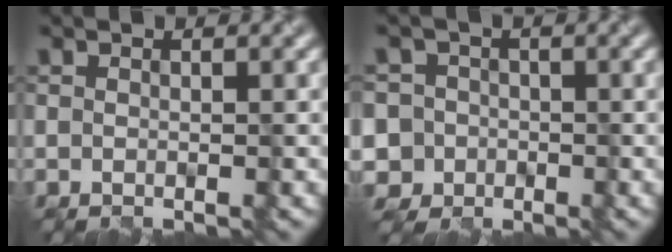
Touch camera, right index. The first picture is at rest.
{"total": 7.1, "force": [-1.5, 6.7, 1.5], "torque": [-0.040, 0.016, -0.065]}